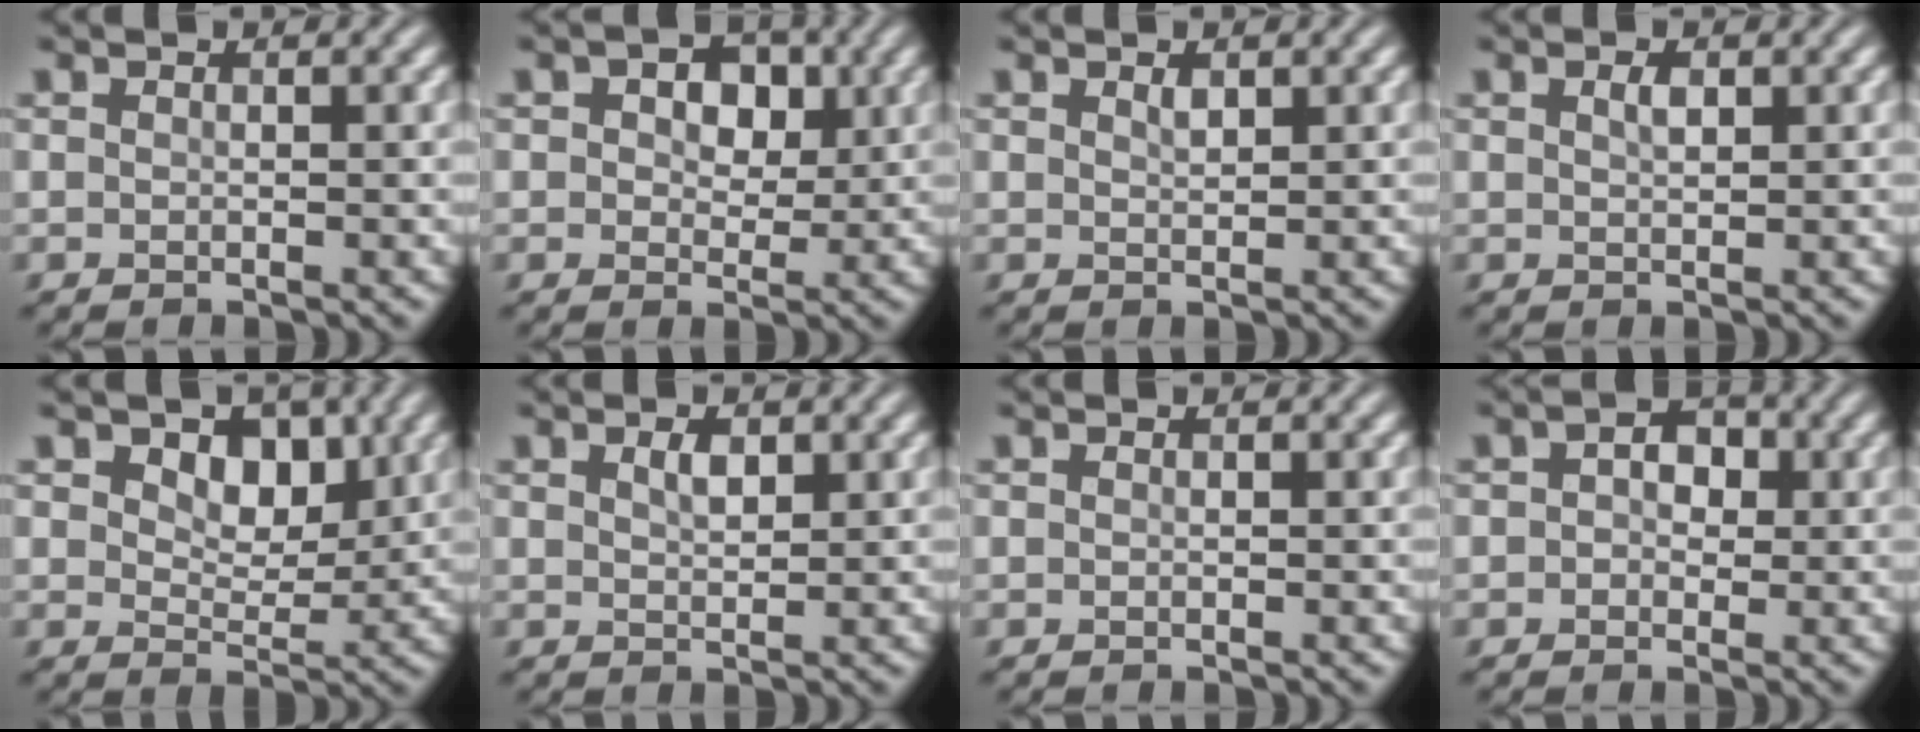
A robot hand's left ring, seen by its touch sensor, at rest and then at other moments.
{"total": 4.6, "force": [1.5, 3.1, 3.2], "torque": [-0.039, 0.006, 0.007]}
{"total": 0.9, "force": [0.6, 0.3, 0.5], "torque": [-0.012, -0.001, 0.012]}
{"total": 1.2, "force": [0.6, 0.5, 0.9], "torque": [-0.019, 0.002, 0.011]}
{"total": 4.5, "force": [1.9, 2.9, 2.8], "torque": [-0.044, -0.011, 0.022]}
{"total": 1.5, "force": [0.8, 0.7, 1.1], "torque": [-0.021, 0.001, 0.016]}
{"total": 0.0}
{"total": 2.9, "force": [0.6, 2.1, 1.9], "torque": [-0.024, 0.008, -0.001]}